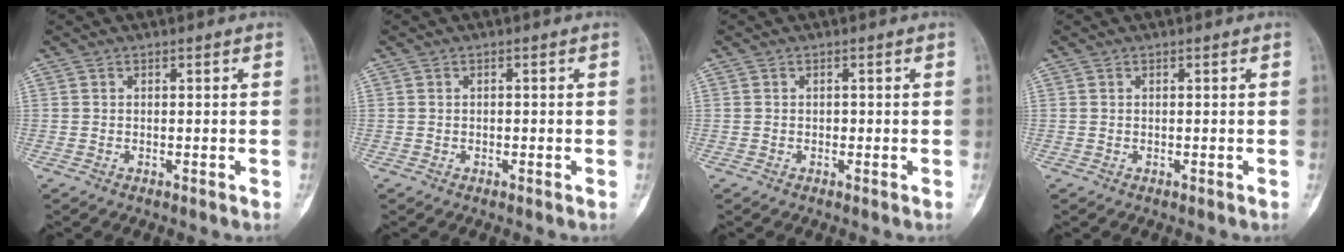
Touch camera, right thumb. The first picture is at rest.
{"total": 0.0}
{"total": 0.5, "force": [-0.1, 0.4, 0.3], "torque": [0.002, 0.003, -0.004]}
{"total": 0.0}